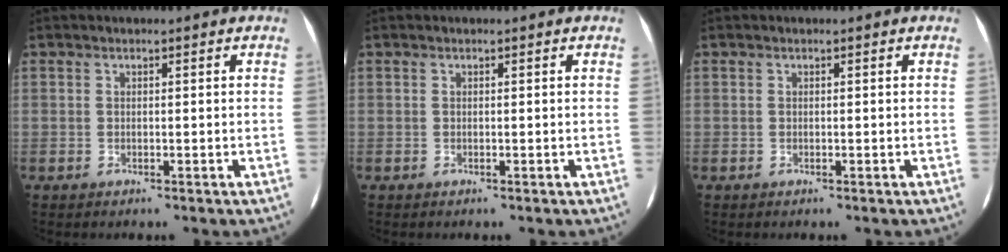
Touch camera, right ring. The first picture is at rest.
{"total": 0.0}
{"total": 0.0}